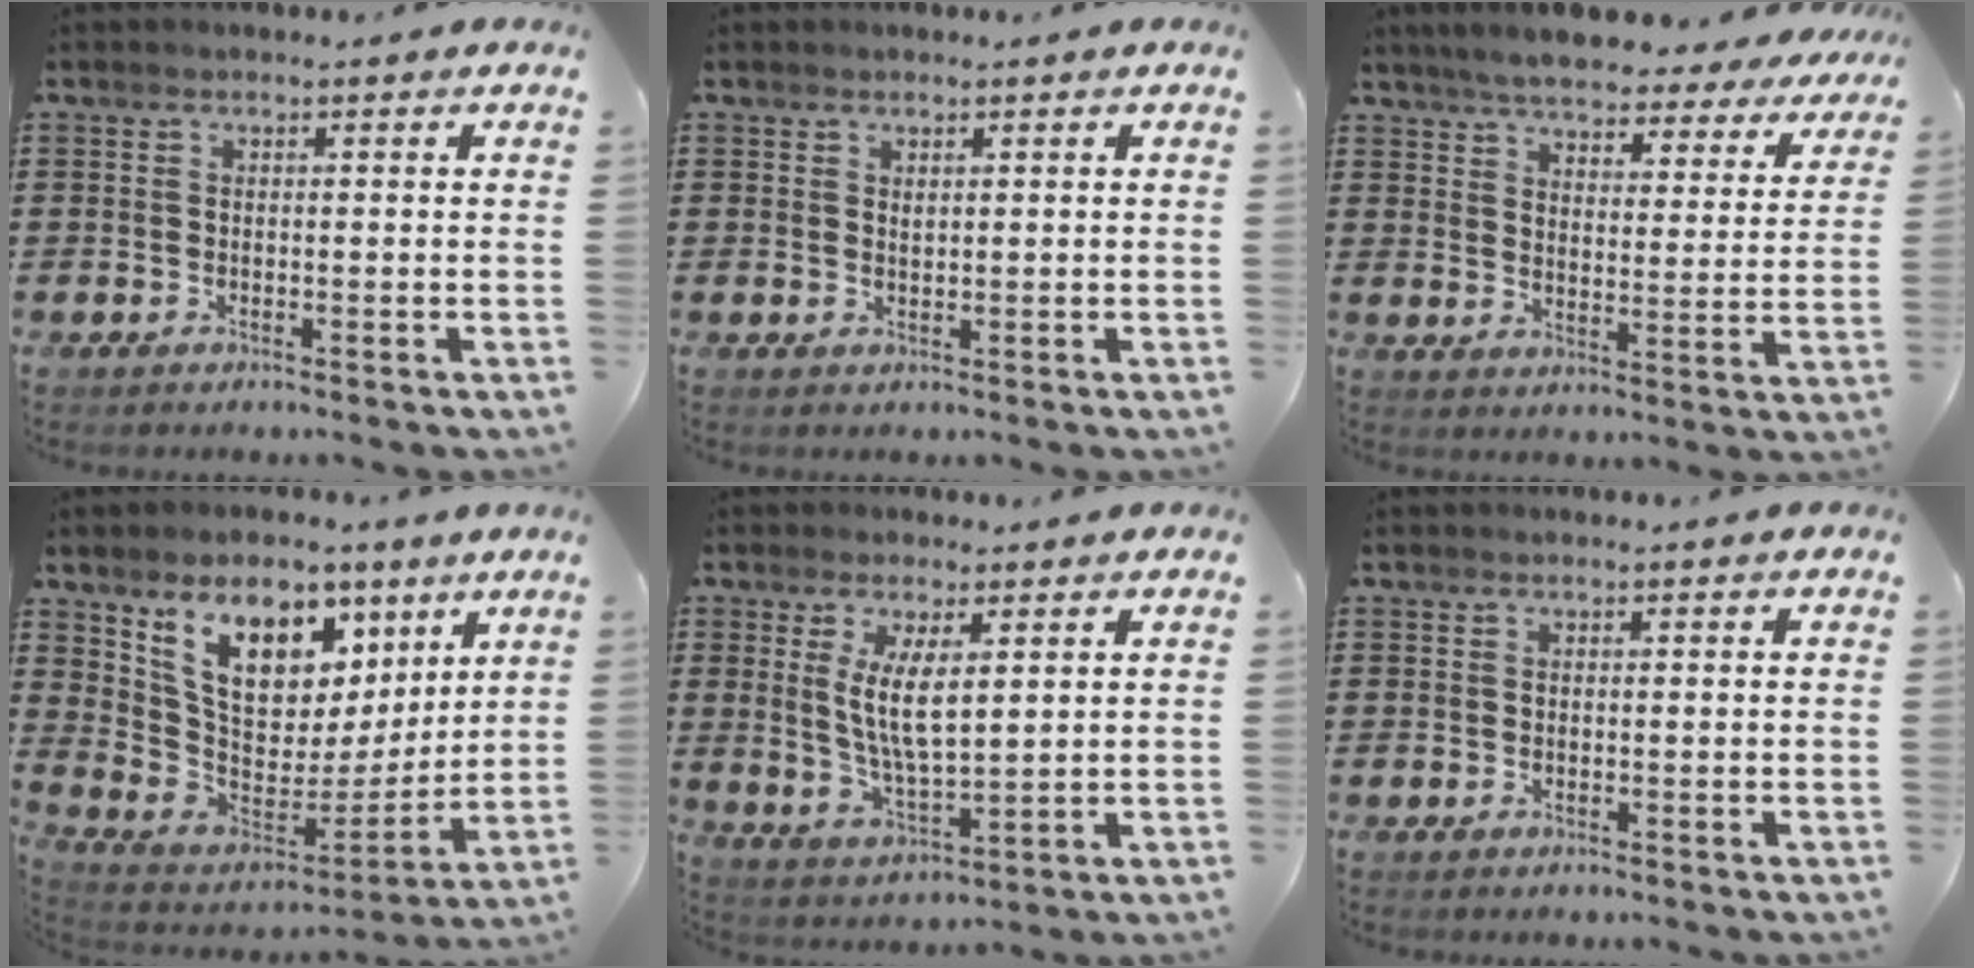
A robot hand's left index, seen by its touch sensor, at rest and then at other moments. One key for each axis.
{"total": 0.7, "fx": 0.5, "fy": 0.3, "fz": 0.3, "tx": -0.008, "ty": 0.000, "tz": 0.010}
{"total": 5.4, "fx": 5.2, "fy": 0.3, "fz": 1.4, "tx": -0.054, "ty": -0.030, "tz": 0.088}
{"total": 12.4, "fx": 7.5, "fy": 7.5, "fz": 6.5, "tx": -0.142, "ty": -0.021, "tz": 0.146}
{"total": 7.4, "fx": 2.2, "fy": 2.7, "fz": 6.5, "tx": -0.131, "ty": -0.002, "tz": 0.036}
{"total": 0.0}